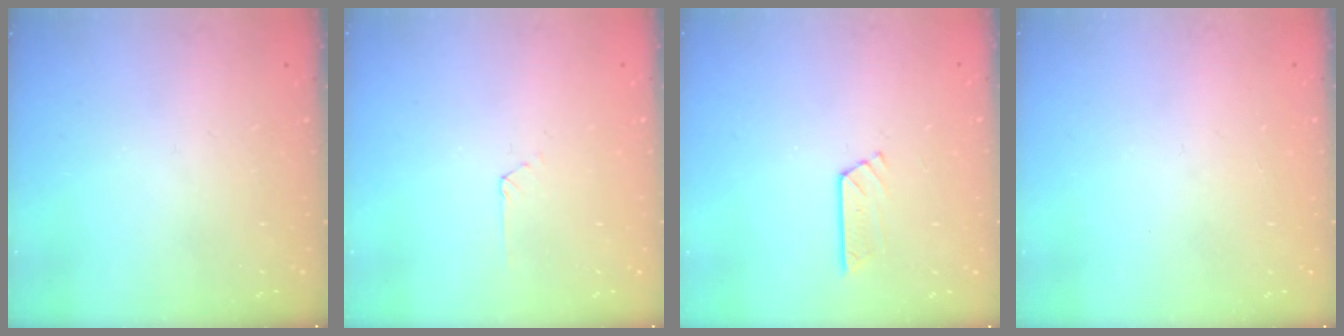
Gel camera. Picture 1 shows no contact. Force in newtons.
{"total": 1.5, "press": 1.4, "slide": 0.2}
{"total": 3.3, "press": 3.3, "slide": 0.3}
{"total": 1.5, "press": 1.4, "slide": 0.2}